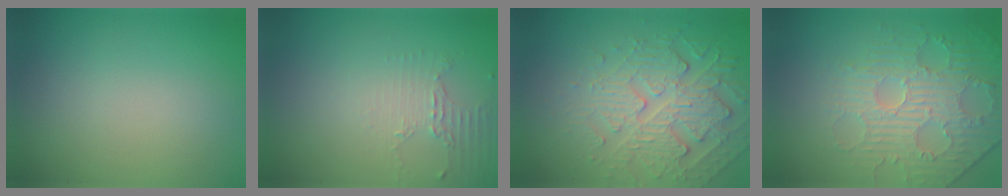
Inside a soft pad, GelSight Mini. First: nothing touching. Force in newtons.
{"total": 1.9, "press": 1.4, "slide": 1.3}
{"total": 5.6, "press": 4.6, "slide": 3.2}
{"total": 4.4, "press": 4.0, "slide": 1.7}